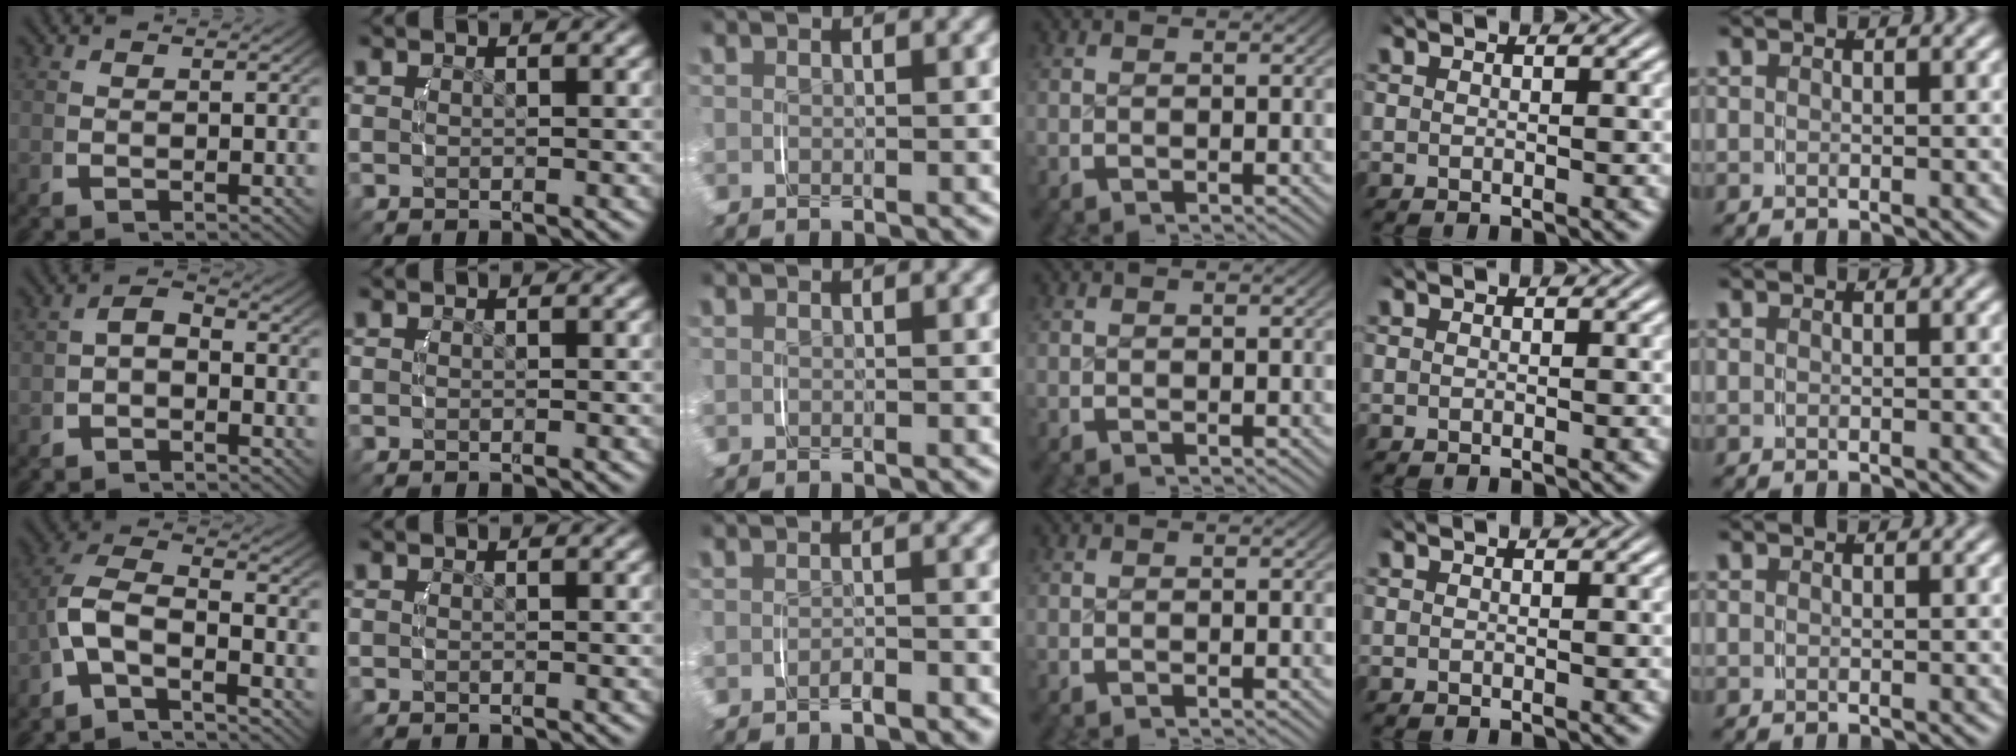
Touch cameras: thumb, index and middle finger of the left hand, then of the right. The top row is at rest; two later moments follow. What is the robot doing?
{"motion": "lift_and_place", "object": "camera"}